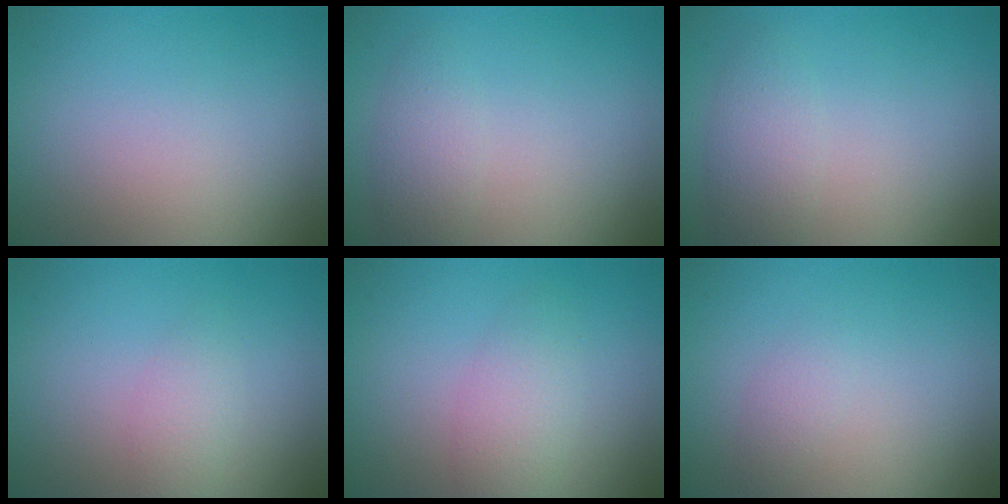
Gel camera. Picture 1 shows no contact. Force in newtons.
{"total": 2.0, "press": 2.0, "slide": 0.0}
{"total": 2.3, "press": 2.3, "slide": 0.0}
{"total": 1.5, "press": 1.5, "slide": 0.0}
{"total": 2.5, "press": 2.4, "slide": 0.2}
{"total": 1.1, "press": 1.1, "slide": 0.0}